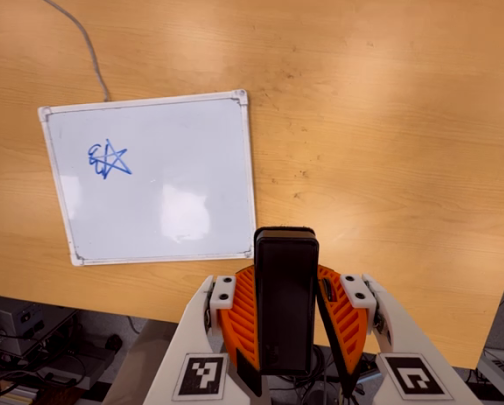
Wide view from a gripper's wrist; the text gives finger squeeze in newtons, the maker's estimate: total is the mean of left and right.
{"total": 5.9, "left": 4.2, "right": 7.6}